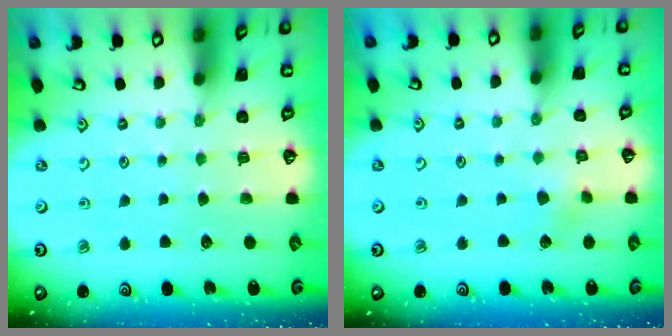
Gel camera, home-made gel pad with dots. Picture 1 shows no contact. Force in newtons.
{"total": 2.5, "press": 2.5, "slide": 0.4}